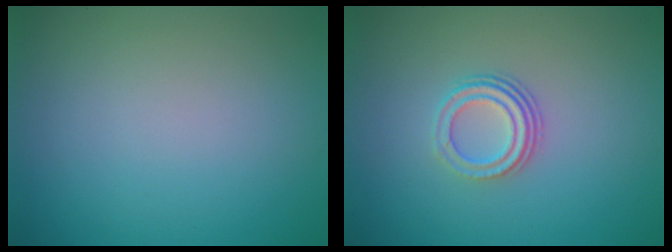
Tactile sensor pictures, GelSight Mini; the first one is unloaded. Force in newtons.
{"total": 3.0, "press": 2.1, "slide": 2.1}